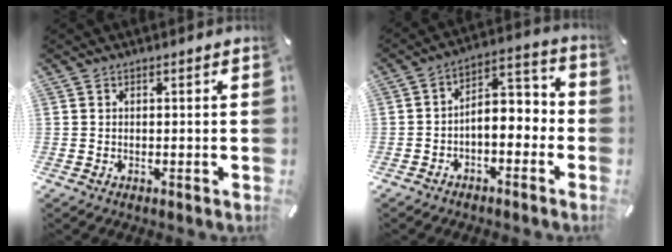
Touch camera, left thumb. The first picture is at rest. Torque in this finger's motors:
{"motor_torque": [0.77, 2.42, 0.58, -0.07, 0.26]}